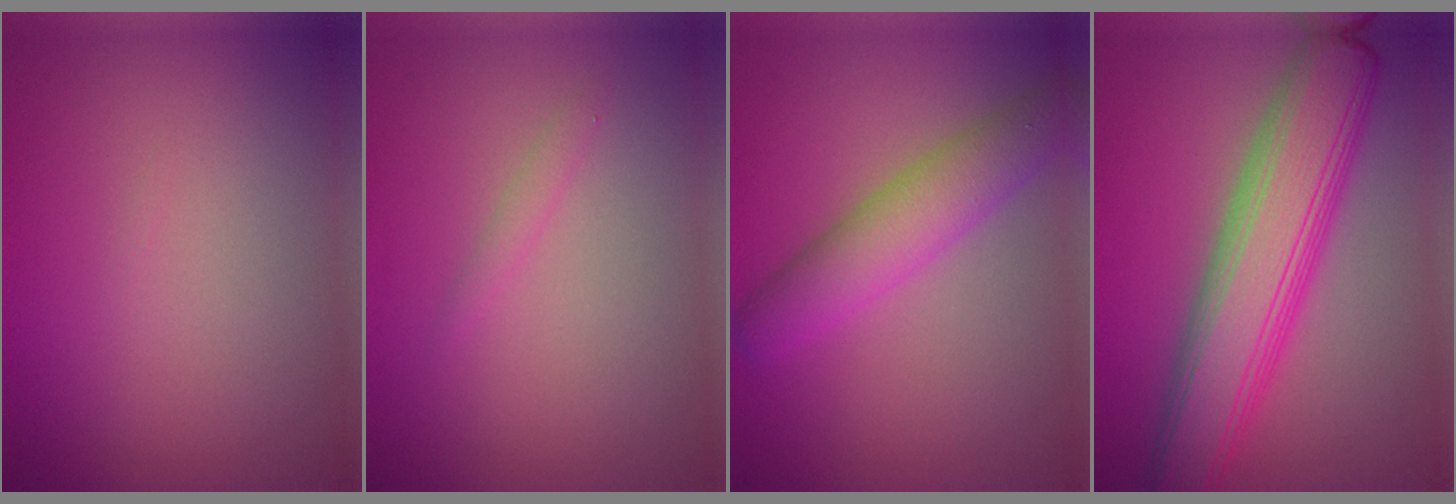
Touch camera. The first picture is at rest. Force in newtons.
{"total": 0.8, "press": 0.8, "slide": 0.0}
{"total": 4.7, "press": 4.7, "slide": 0.1}
{"total": 8.8, "press": 8.8, "slide": 0.1}